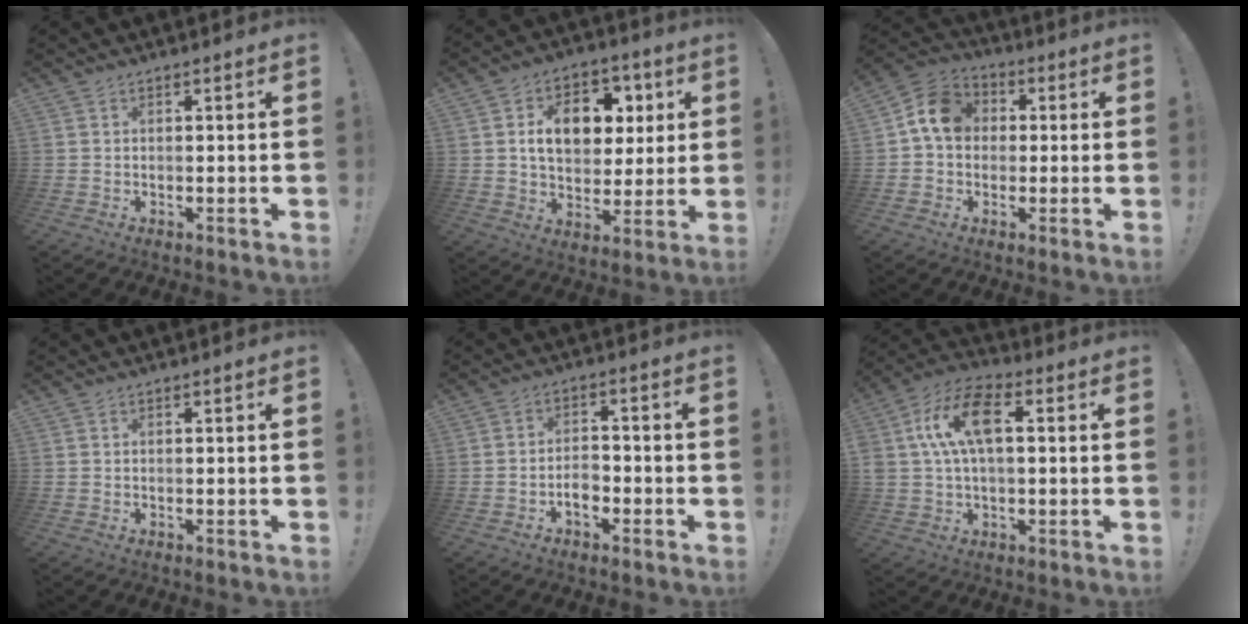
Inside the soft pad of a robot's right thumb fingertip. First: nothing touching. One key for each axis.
{"total": 14.0, "fx": 3.7, "fy": 10.2, "fz": 8.8, "tx": -0.125, "ty": -0.004, "tz": 0.073}
{"total": 11.2, "fx": 1.6, "fy": 9.2, "fz": 6.1, "tx": -0.086, "ty": 0.021, "tz": 0.038}
{"total": 0.0}
{"total": 5.2, "fx": -2.5, "fy": 3.0, "fz": 3.5, "tx": -0.055, "ty": 0.004, "tz": -0.045}
{"total": 13.3, "fx": 2.7, "fy": 7.5, "fz": 10.6, "tx": -0.199, "ty": 0.015, "tz": 0.049}